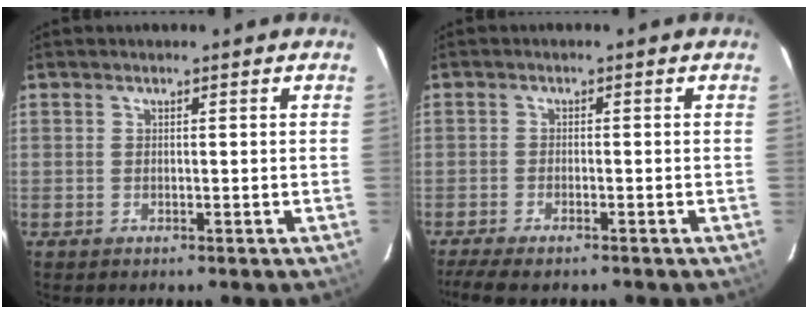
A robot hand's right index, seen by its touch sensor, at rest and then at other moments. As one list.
[{"total": 6.1, "force": [-4.9, 1.3, 3.4], "torque": [-0.086, -0.022, -0.089]}]